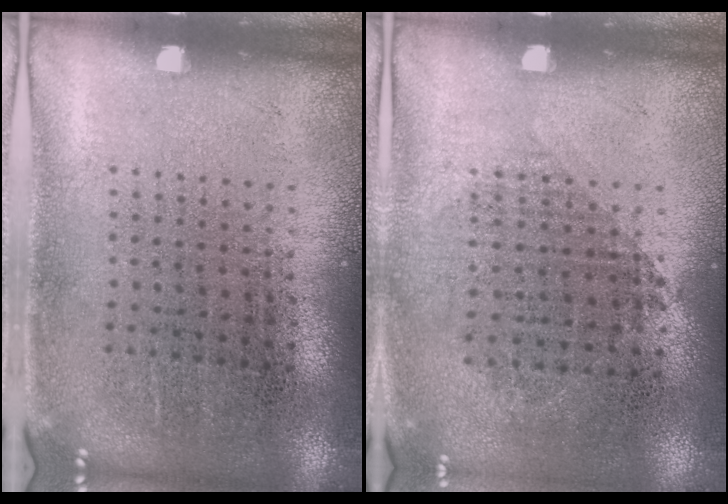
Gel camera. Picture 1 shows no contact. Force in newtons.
{"total": 0.8, "press": 0.7, "slide": 0.4}